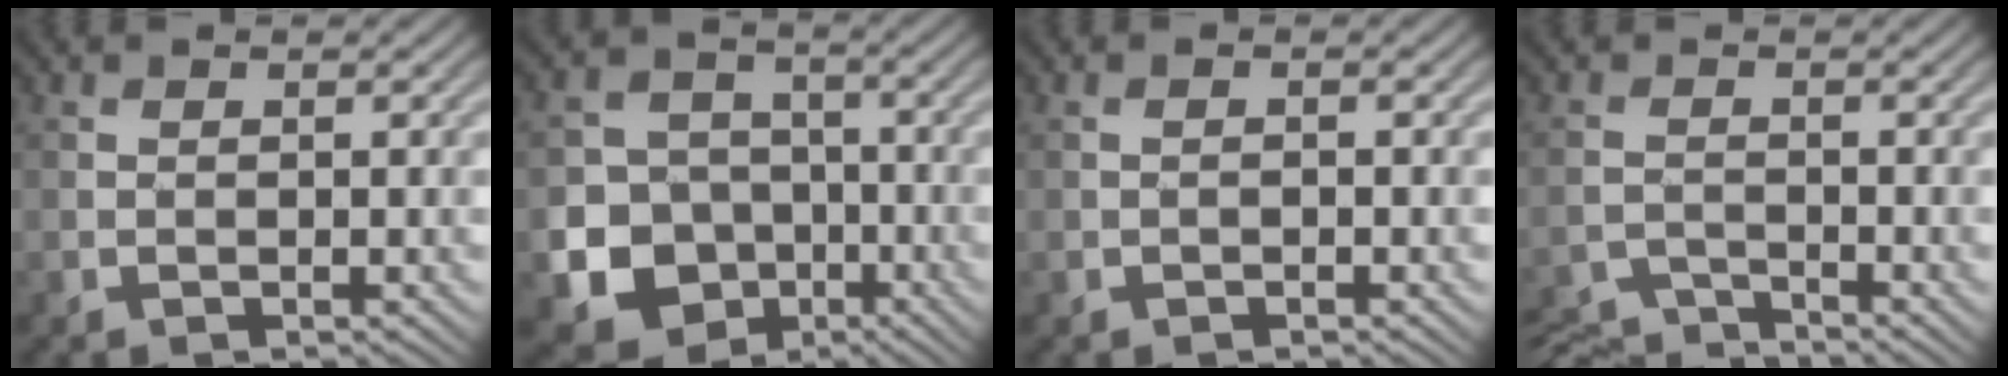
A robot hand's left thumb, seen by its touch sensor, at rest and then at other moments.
{"total": 11.2, "force": [-4.3, 9.5, 4.0], "torque": [-0.096, -0.041, -0.104]}
{"total": 0.5, "force": [-0.3, 0.2, 0.4], "torque": [-0.007, -0.001, -0.005]}
{"total": 5.1, "force": [-5.0, 0.5, 1.2], "torque": [-0.030, -0.013, -0.095]}